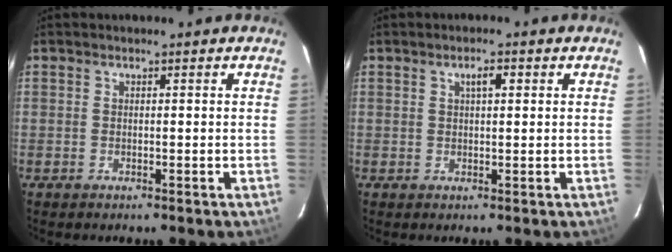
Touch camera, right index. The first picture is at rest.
{"total": 2.1, "force": [0.8, 0.8, 1.8], "torque": [-0.030, 0.008, 0.014]}